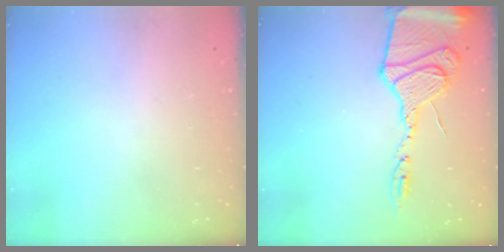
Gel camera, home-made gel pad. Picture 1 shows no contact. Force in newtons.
{"total": 15.2, "press": 15.2, "slide": 1.4}